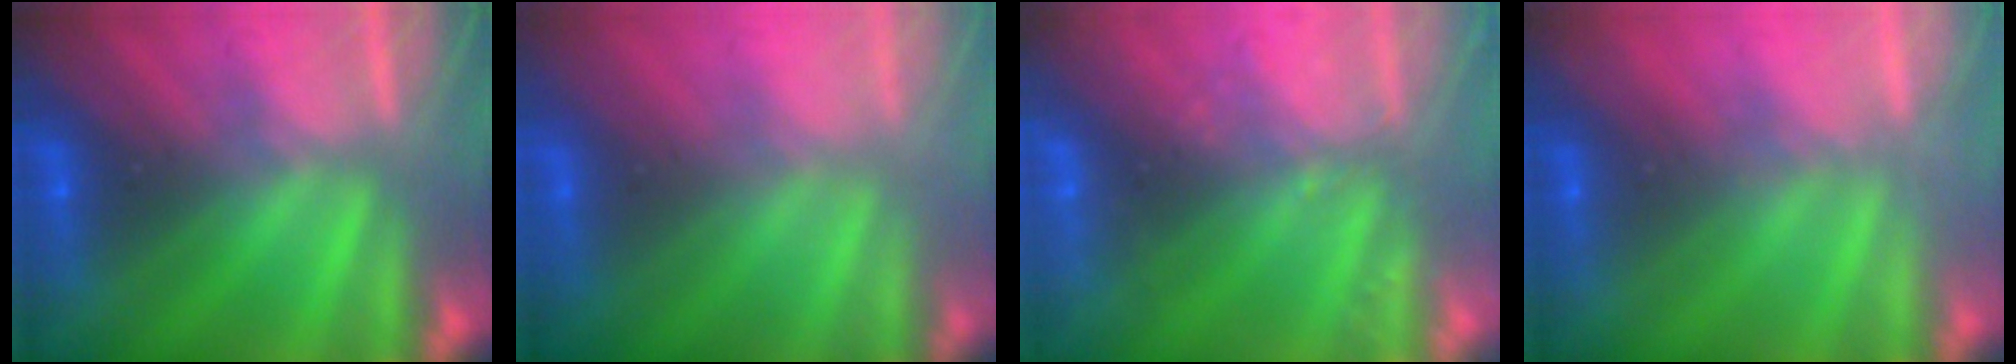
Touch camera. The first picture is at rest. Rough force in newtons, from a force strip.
{"total": 2.9}
{"total": 2.5}
{"total": 2.0}